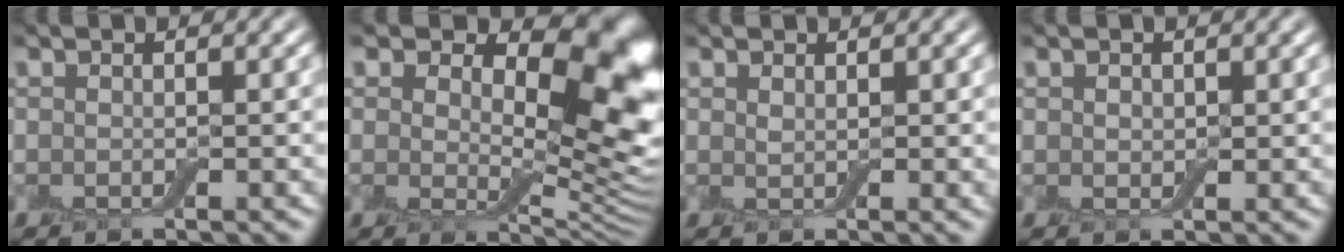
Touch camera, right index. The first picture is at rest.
{"total": 13.0, "force": [4.9, 6.7, 10.0], "torque": [-0.128, -0.006, 0.085]}
{"total": 0.6, "force": [0.4, 0.2, 0.4], "torque": [-0.009, 0.002, 0.010]}
{"total": 0.7, "force": [0.3, 0.6, 0.4], "torque": [-0.010, 0.001, 0.005]}